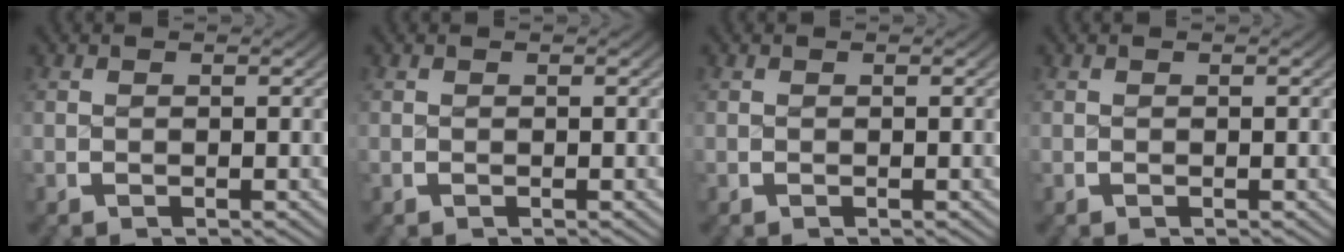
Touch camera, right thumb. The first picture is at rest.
{"total": 0.0}
{"total": 0.0}
{"total": 0.0}